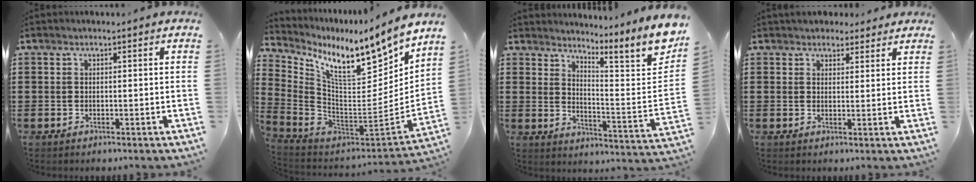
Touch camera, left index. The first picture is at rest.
{"total": 12.0, "force": [8.6, 2.7, 7.9], "torque": [-0.154, -0.074, 0.140]}
{"total": 6.6, "force": [4.9, -0.3, 4.5], "torque": [-0.072, -0.062, 0.072]}
{"total": 2.9, "force": [2.4, 1.5, 0.2], "torque": [-0.005, 0.001, 0.044]}